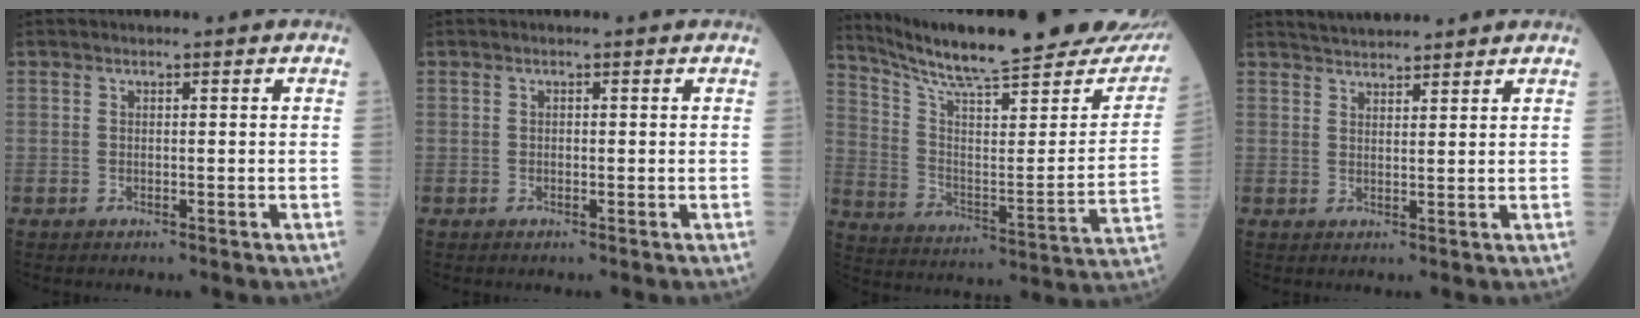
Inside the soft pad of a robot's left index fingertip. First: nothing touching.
{"total": 0.0}
{"total": 29.7, "force": [25.8, 3.7, 14.2], "torque": [-0.228, -0.070, 0.351]}
{"total": 5.1, "force": [4.9, 0.5, 1.3], "torque": [-0.026, 0.032, 0.080]}